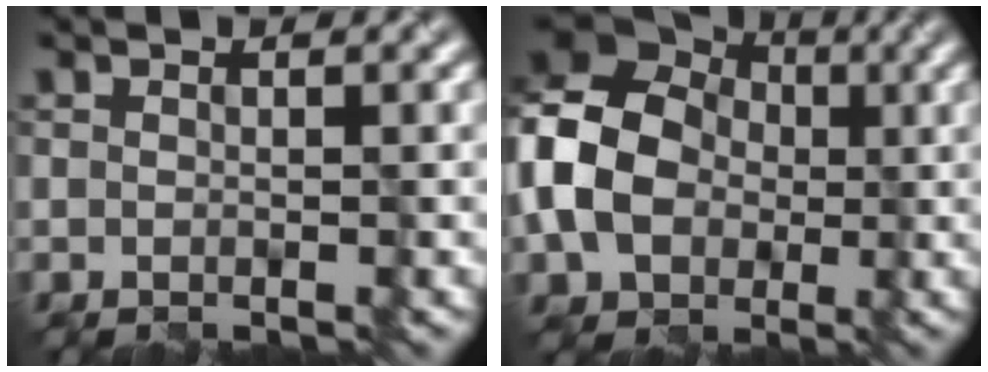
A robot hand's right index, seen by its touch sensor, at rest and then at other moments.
{"total": 10.6, "force": [-0.1, 9.0, 5.7], "torque": [-0.148, 0.015, -0.025]}